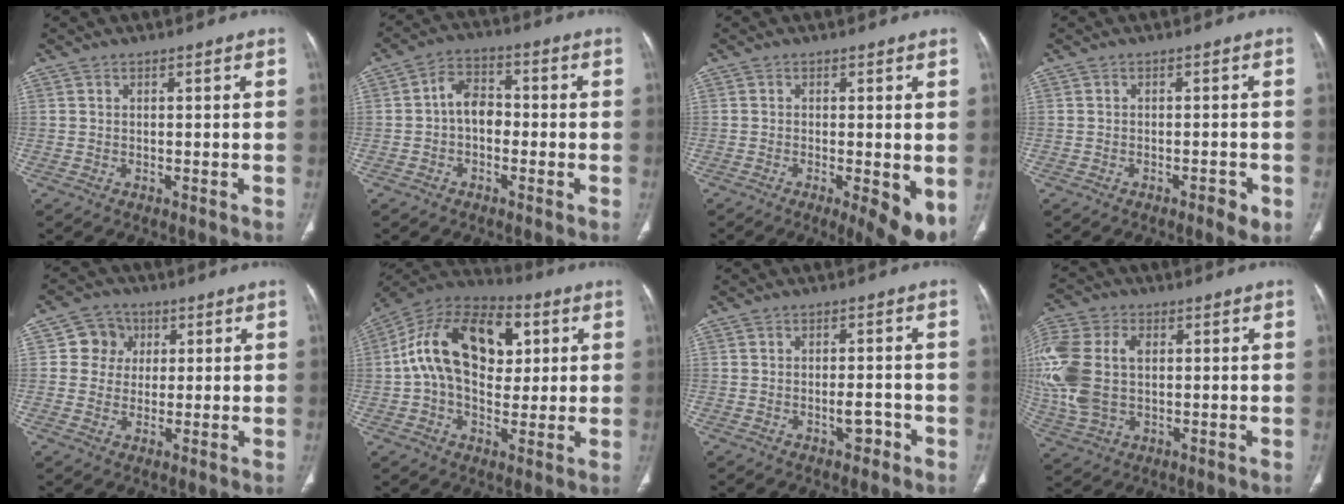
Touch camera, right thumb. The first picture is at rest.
{"total": 6.2, "force": [-0.8, 4.5, 4.2], "torque": [-0.050, 0.025, -0.027]}
{"total": 7.6, "force": [-1.9, 2.2, 7.1], "torque": [-0.100, -0.021, -0.028]}
{"total": 2.9, "force": [-1.4, 0.9, 2.3], "torque": [-0.028, 0.004, -0.021]}
{"total": 6.0, "force": [1.4, 5.7, 1.5], "torque": [0.009, 0.006, 0.017]}
{"total": 20.6, "force": [4.1, 13.1, 15.4], "torque": [-0.245, 0.018, 0.058]}
{"total": 2.9, "force": [-1.5, 1.5, 2.0], "torque": [-0.020, 0.013, -0.021]}
{"total": 17.9, "force": [1.8, 12.2, 13.0], "torque": [-0.328, 0.007, 0.038]}